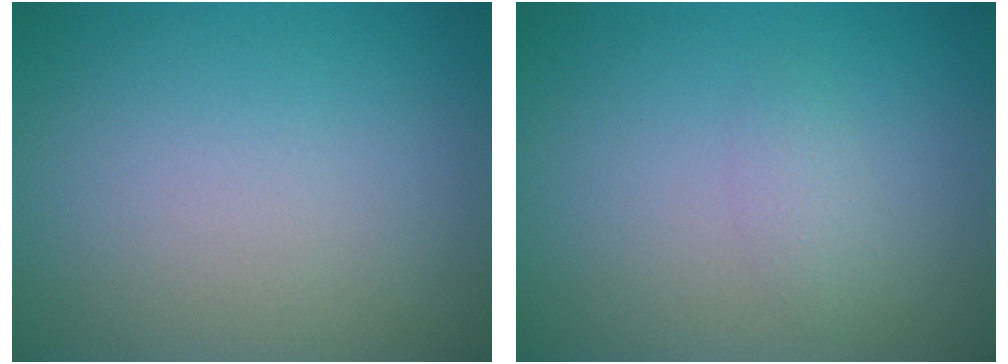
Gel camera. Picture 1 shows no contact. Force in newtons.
{"total": 1.1, "press": 1.1, "slide": 0.1}